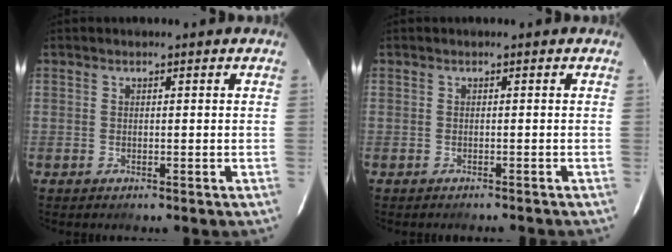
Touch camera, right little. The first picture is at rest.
{"total": 1.7, "force": [-1.6, 0.4, 0.5], "torque": [-0.017, -0.008, -0.021]}